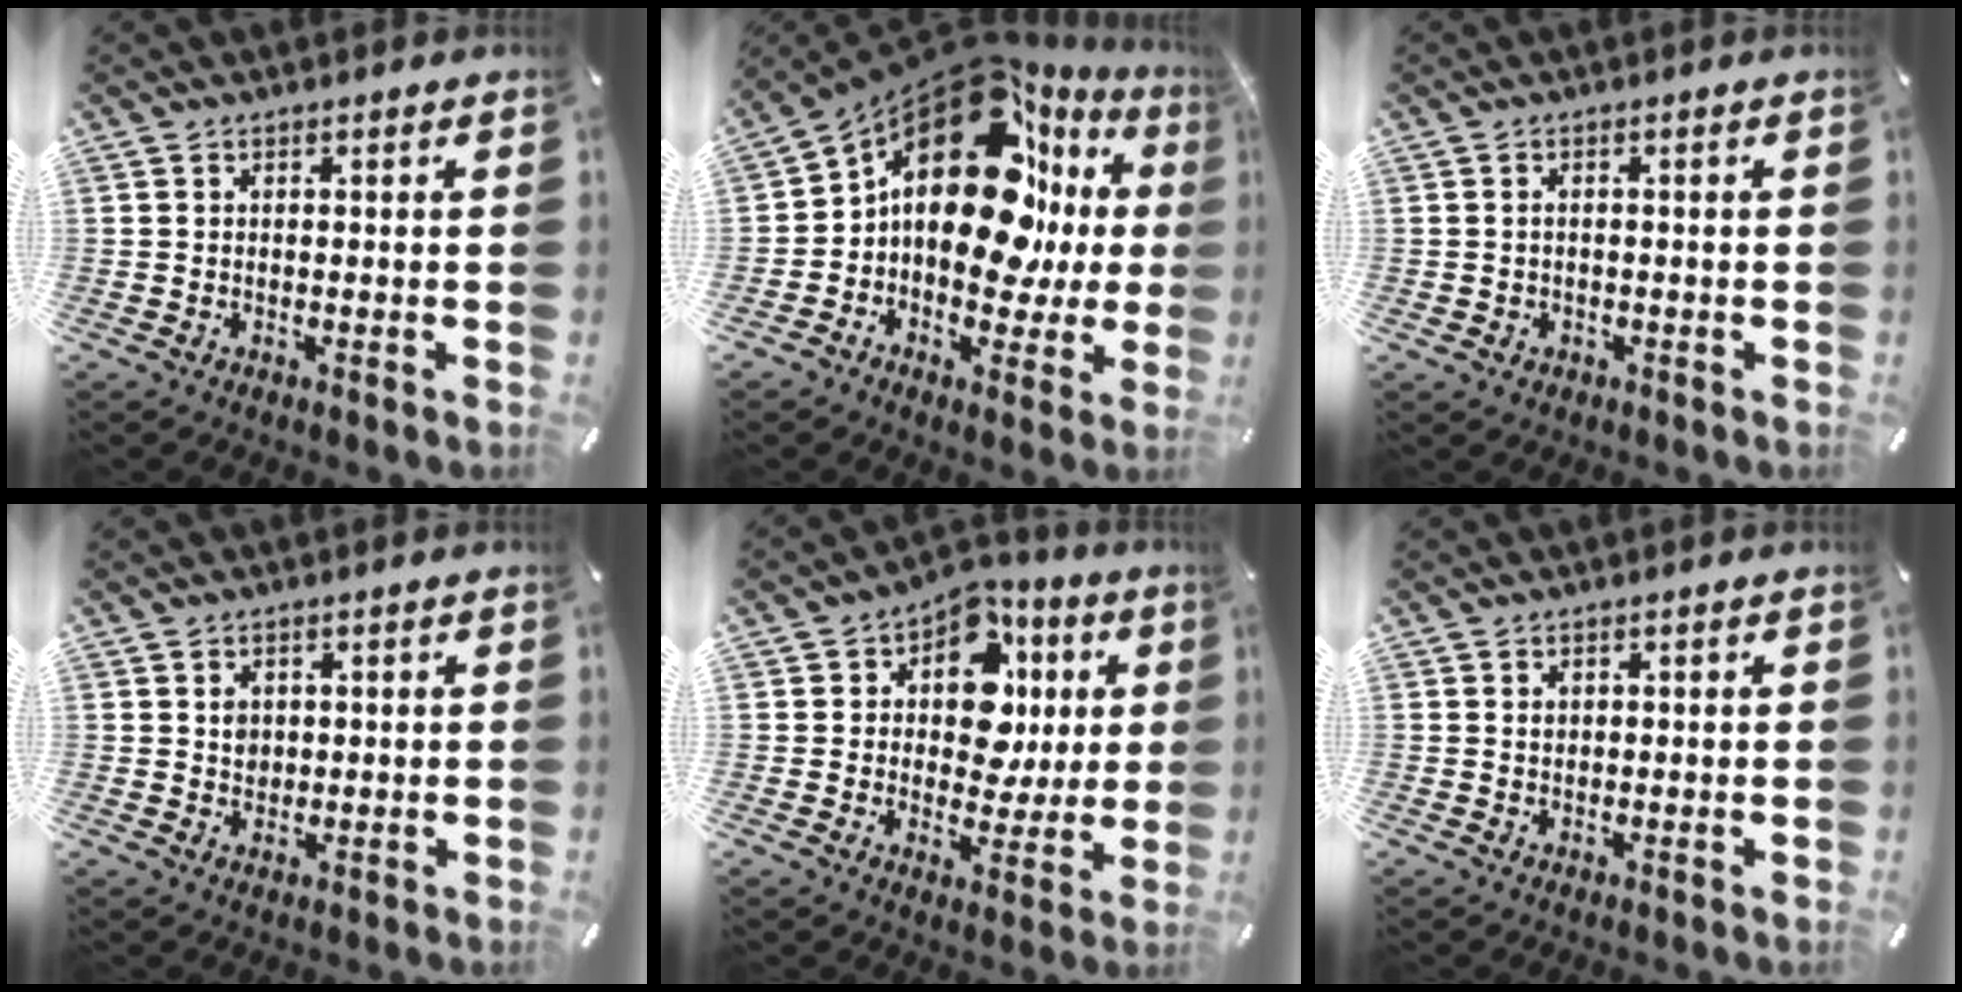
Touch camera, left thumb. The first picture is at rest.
{"total": 22.4, "force": [5.8, 14.0, 16.5], "torque": [-0.280, -0.058, 0.095]}
{"total": 1.4, "force": [-0.1, 1.2, 0.8], "torque": [-0.018, 0.005, -0.005]}
{"total": 2.6, "force": [0.7, 2.4, 0.7], "torque": [-0.002, -0.002, 0.008]}
{"total": 13.5, "force": [3.6, 9.9, 8.5], "torque": [-0.122, -0.022, 0.065]}
{"total": 1.1, "force": [0.3, 1.0, 0.3], "torque": [0.001, -0.001, 0.004]}